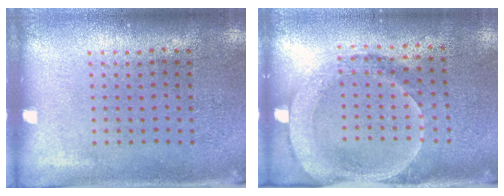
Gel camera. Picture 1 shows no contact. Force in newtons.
{"total": 1.7, "press": 1.6, "slide": 0.7}